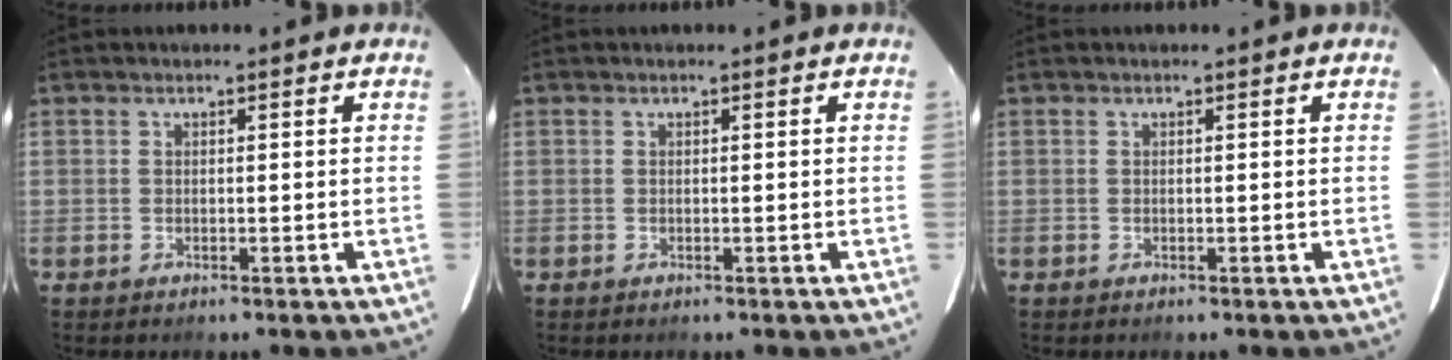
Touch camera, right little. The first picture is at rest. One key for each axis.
{"total": 0.0}
{"total": 0.0}